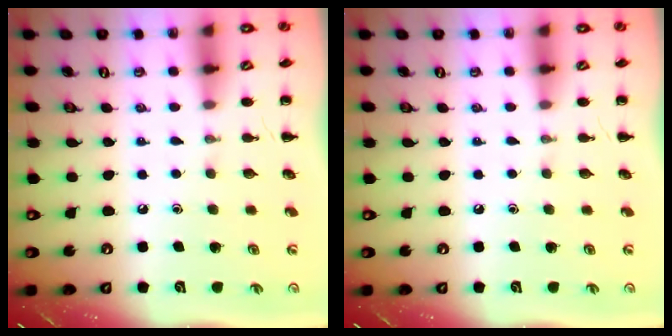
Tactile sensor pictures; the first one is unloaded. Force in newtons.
{"total": 0.0}